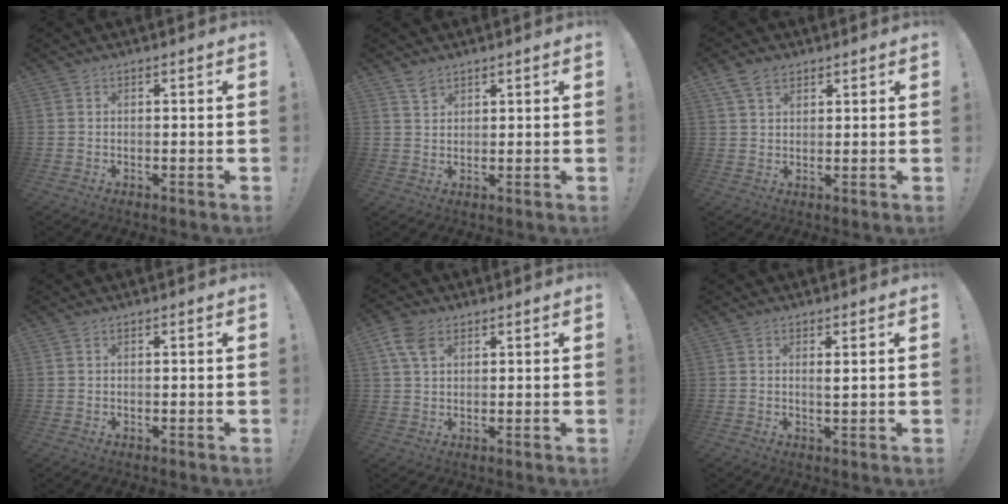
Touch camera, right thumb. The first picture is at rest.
{"total": 3.4, "force": [2.6, 2.0, 1.0], "torque": [-0.009, -0.016, 0.048]}
{"total": 5.2, "force": [3.2, 3.4, 2.4], "torque": [-0.047, -0.006, 0.063]}
{"total": 0.5, "force": [0.4, -0.2, 0.1], "torque": [0.006, -0.004, 0.007]}
{"total": 6.6, "force": [3.0, 4.2, 4.0], "torque": [-0.075, 0.000, 0.060]}
{"total": 1.8, "force": [0.9, -0.1, 1.5], "torque": [-0.015, -0.009, 0.012]}